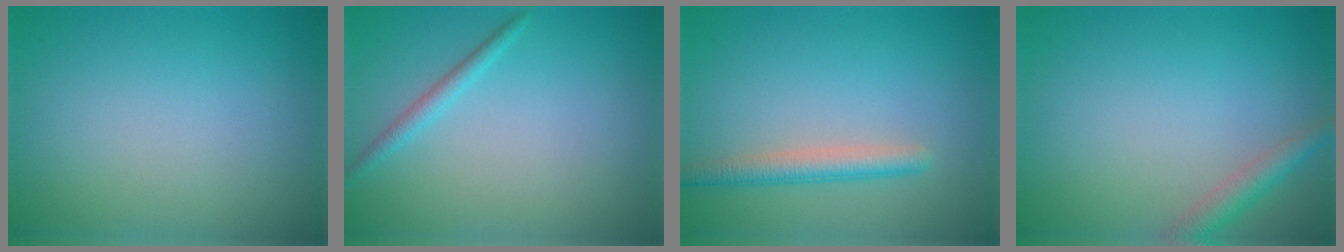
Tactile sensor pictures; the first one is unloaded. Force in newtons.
{"total": 1.4, "press": 1.4, "slide": 0.1}
{"total": 2.6, "press": 2.6, "slide": 0.1}
{"total": 2.3, "press": 2.3, "slide": 0.1}